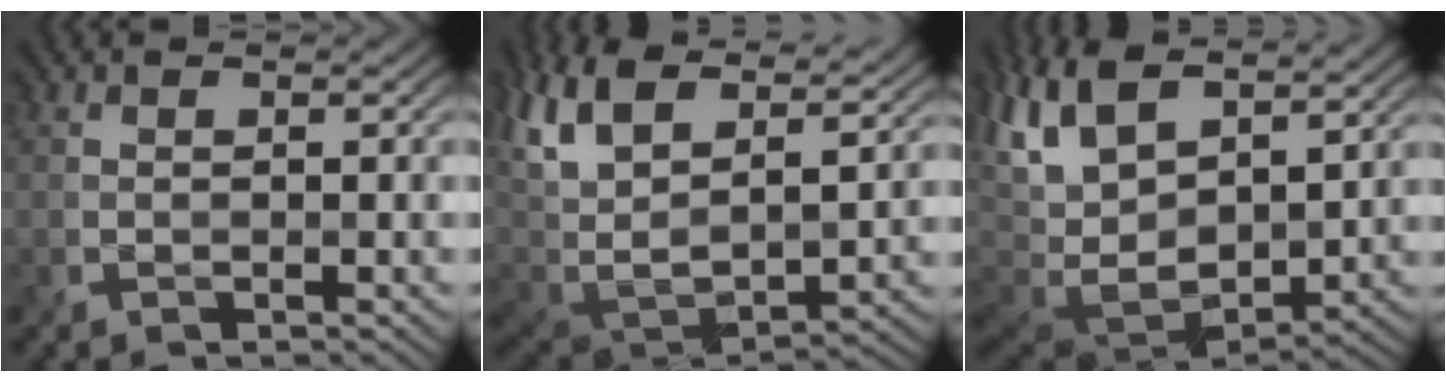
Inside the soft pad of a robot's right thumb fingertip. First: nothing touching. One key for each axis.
{"total": 16.2, "fx": 7.8, "fy": 8.1, "fz": 11.6, "tx": -0.265, "ty": 0.020, "tz": 0.141}
{"total": 15.2, "fx": 4.3, "fy": 8.5, "fz": 11.9, "tx": -0.274, "ty": -0.010, "tz": 0.093}